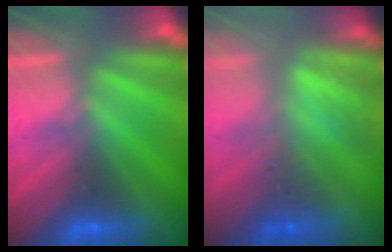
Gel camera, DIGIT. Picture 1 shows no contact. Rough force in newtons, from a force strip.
{"total": 2.8}